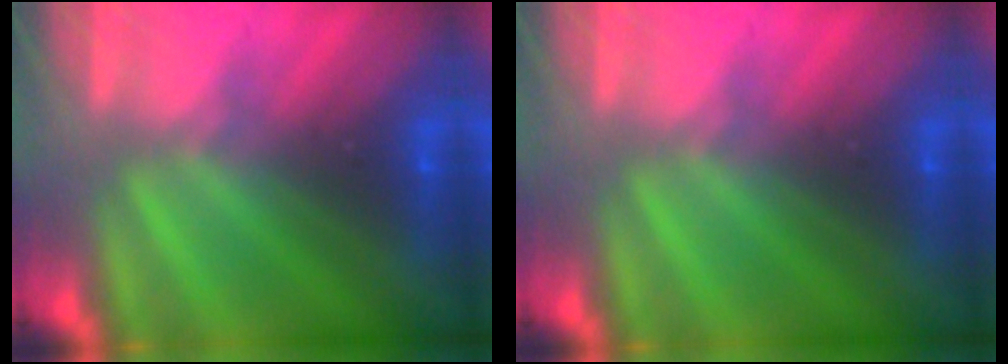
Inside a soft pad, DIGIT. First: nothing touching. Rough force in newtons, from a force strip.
{"total": 0.0}